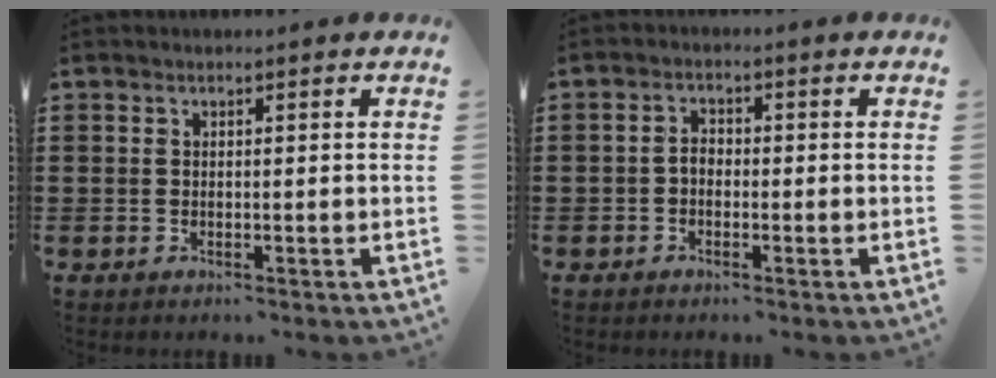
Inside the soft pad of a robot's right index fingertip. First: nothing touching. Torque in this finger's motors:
{"motor_torque": [0.41, -0.19, 0.19, 0.05]}